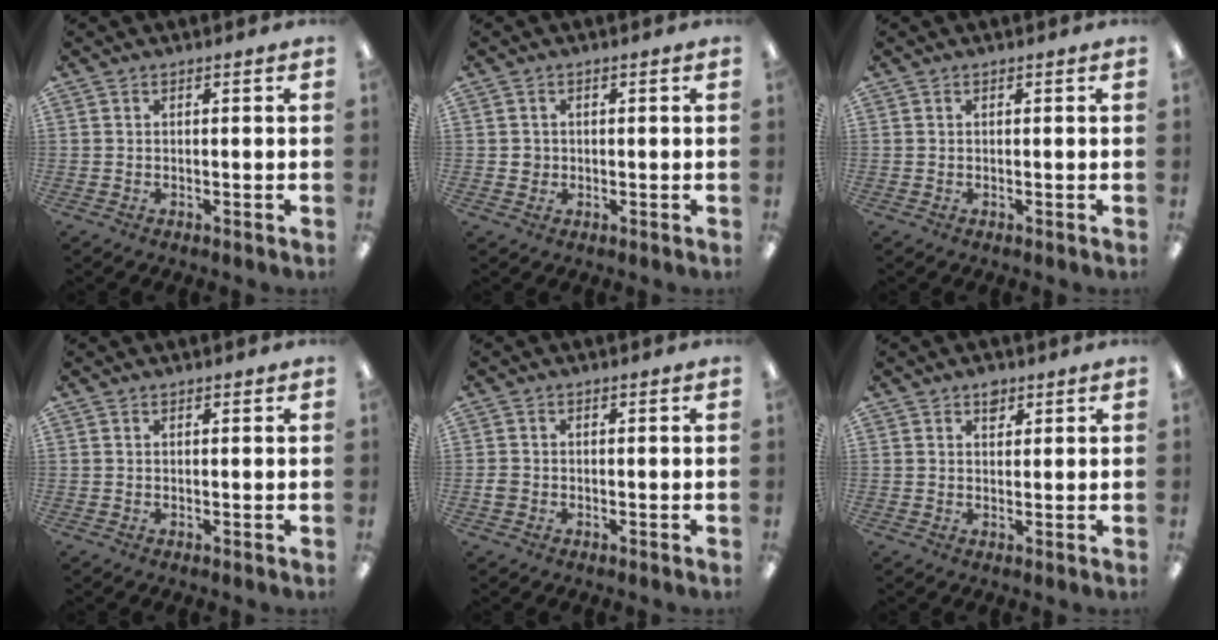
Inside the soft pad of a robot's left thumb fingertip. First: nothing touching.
{"total": 1.7, "force": [0.0, 1.6, 0.4], "torque": [-0.008, 0.006, -0.004]}
{"total": 0.0}
{"total": 0.5, "force": [0.4, 0.2, 0.2], "torque": [-0.005, 0.003, 0.007]}
{"total": 1.6, "force": [-0.5, 1.4, 0.6], "torque": [-0.011, 0.003, -0.010]}
{"total": 2.0, "force": [1.3, 1.1, 0.9], "torque": [-0.004, -0.005, 0.021]}